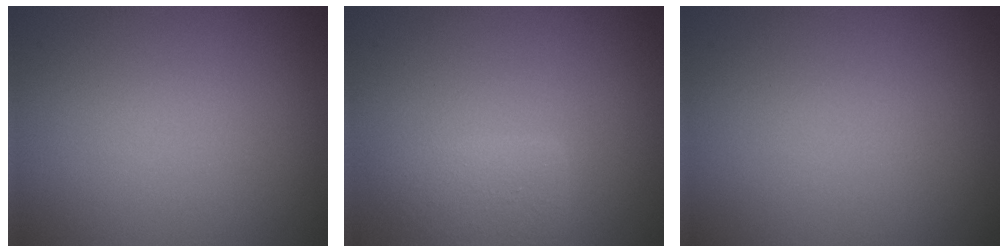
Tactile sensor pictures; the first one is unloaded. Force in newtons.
{"total": 2.6, "press": 2.6, "slide": 0.1}
{"total": 0.0}